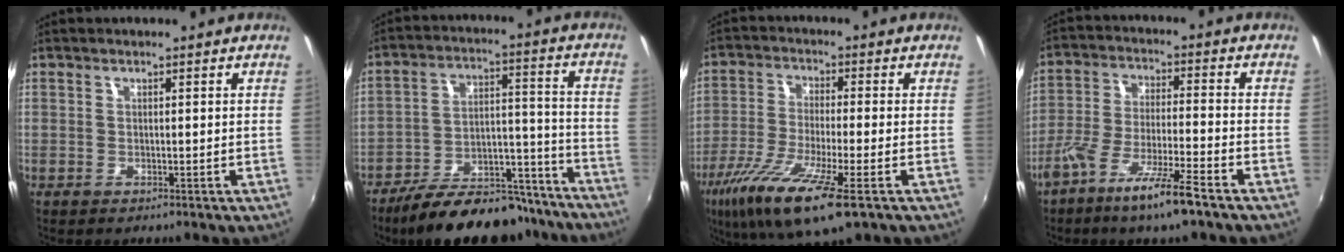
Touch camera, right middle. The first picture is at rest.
{"total": 20.5, "force": [-16.8, 7.6, 8.8], "torque": [-0.152, 0.026, -0.228]}
{"total": 15.4, "force": [-8.4, 2.6, 12.6], "torque": [-0.257, -0.051, -0.158]}
{"total": 10.6, "force": [-7.1, 0.5, 7.8], "torque": [-0.159, -0.014, -0.133]}